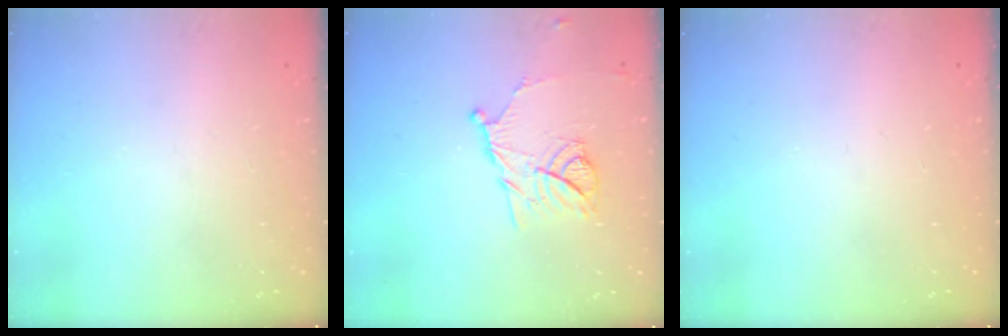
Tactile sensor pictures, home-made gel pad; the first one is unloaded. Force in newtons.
{"total": 11.4, "press": 11.3, "slide": 0.7}
{"total": 0.0}